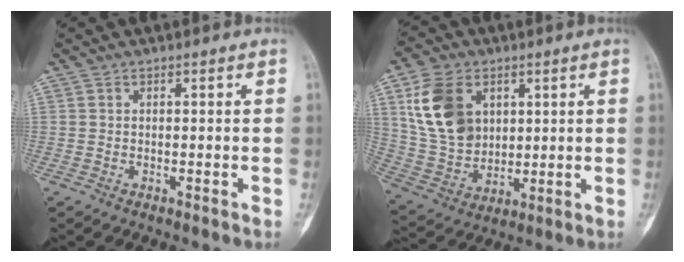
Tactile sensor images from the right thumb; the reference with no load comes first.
{"total": 14.8, "force": [5.1, 10.6, 8.9], "torque": [-0.145, -0.016, 0.108]}